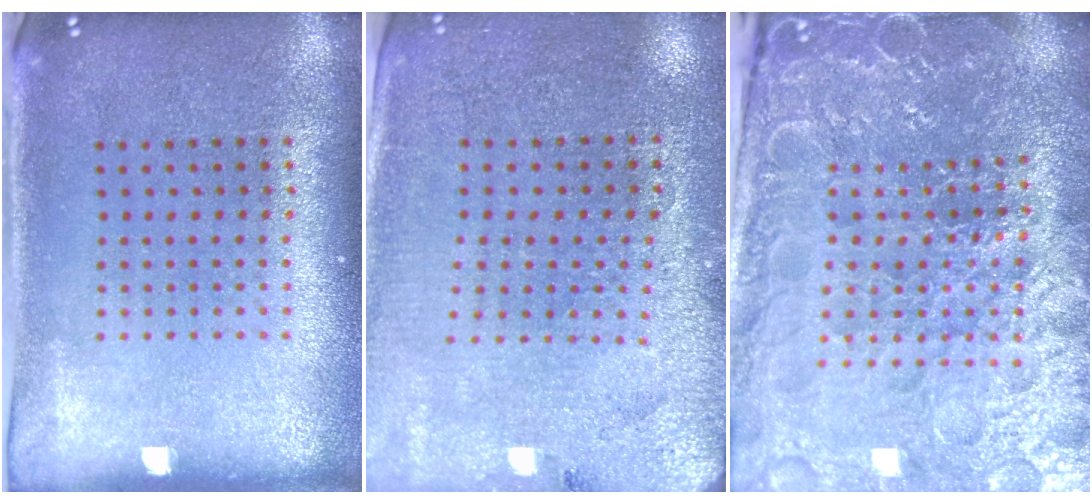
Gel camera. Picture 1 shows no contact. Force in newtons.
{"total": 2.8, "press": 2.8, "slide": 0.5}
{"total": 5.1, "press": 4.9, "slide": 1.6}